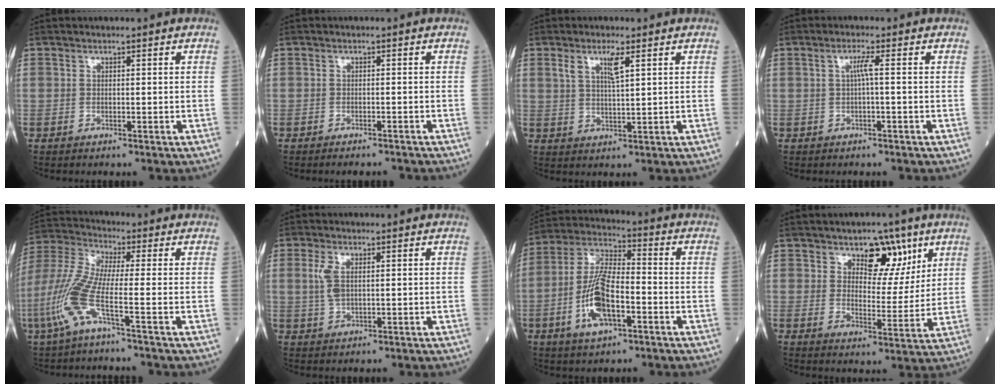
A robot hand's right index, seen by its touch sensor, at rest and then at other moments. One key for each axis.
{"total": 3.3, "fx": -3.1, "fy": 0.6, "fz": 0.9, "tx": -0.008, "ty": -0.004, "tz": -0.039}
{"total": 4.1, "fx": 1.9, "fy": 0.5, "fz": 3.6, "tx": -0.072, "ty": 0.000, "tz": 0.036}
{"total": 1.8, "fx": 0.0, "fy": -0.3, "fz": 1.8, "tx": -0.035, "ty": 0.003, "tz": 0.000}
{"total": 9.5, "fx": -3.7, "fy": 0.2, "fz": 8.7, "tx": -0.209, "ty": 0.001, "tz": -0.085}
{"total": 3.2, "fx": 0.7, "fy": 1.3, "fz": 2.9, "tx": -0.069, "ty": 0.003, "tz": 0.016}
{"total": 11.3, "fx": -3.5, "fy": 3.7, "fz": 10.1, "tx": -0.213, "ty": 0.006, "tz": -0.067}
{"total": 7.5, "fx": 4.5, "fy": 4.1, "fz": 4.4, "tx": -0.054, "ty": -0.002, "tz": 0.069}